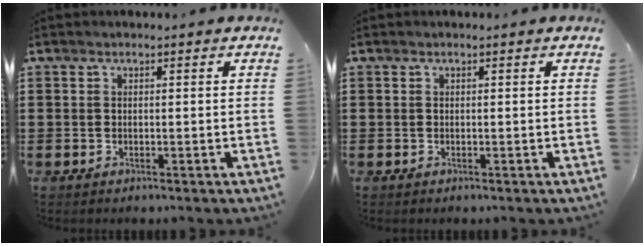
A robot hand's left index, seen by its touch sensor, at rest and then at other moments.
{"total": 0.0}